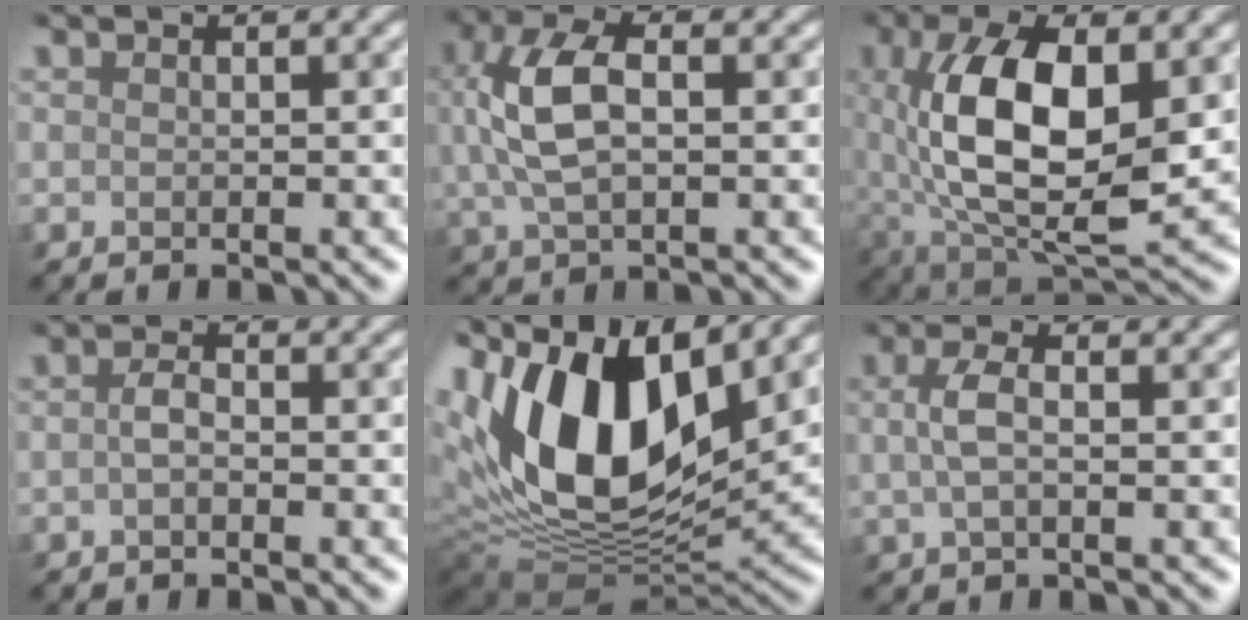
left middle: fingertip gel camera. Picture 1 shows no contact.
{"total": 5.3, "force": [1.5, 2.7, 4.4], "torque": [-0.105, 0.015, 0.019]}
{"total": 10.3, "force": [1.5, 4.6, 9.0], "torque": [-0.177, -0.005, 0.029]}
{"total": 0.7, "force": [0.0, 0.3, 0.7], "torque": [-0.020, 0.004, -0.008]}
{"total": 14.2, "force": [5.3, 7.5, 10.9], "torque": [-0.208, 0.008, 0.088]}
{"total": 1.8, "force": [0.7, 0.4, 1.6], "torque": [-0.042, 0.006, 0.007]}